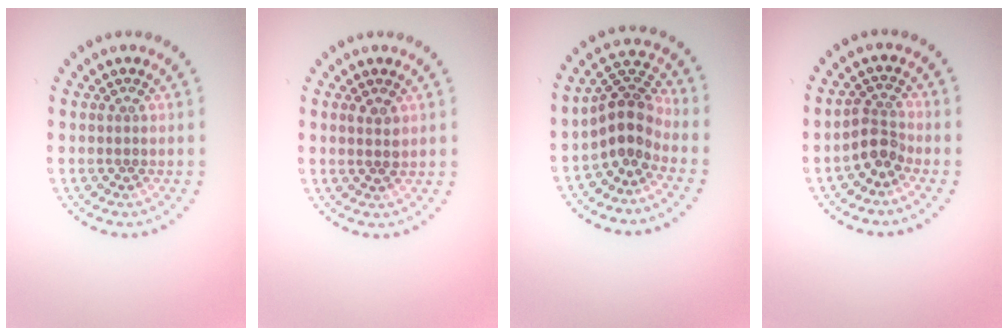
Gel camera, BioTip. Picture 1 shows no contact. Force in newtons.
{"total": 1.4, "press": 1.3, "slide": 0.4}
{"total": 3.7, "press": 2.8, "slide": 2.4}
{"total": 2.5, "press": 1.9, "slide": 1.5}